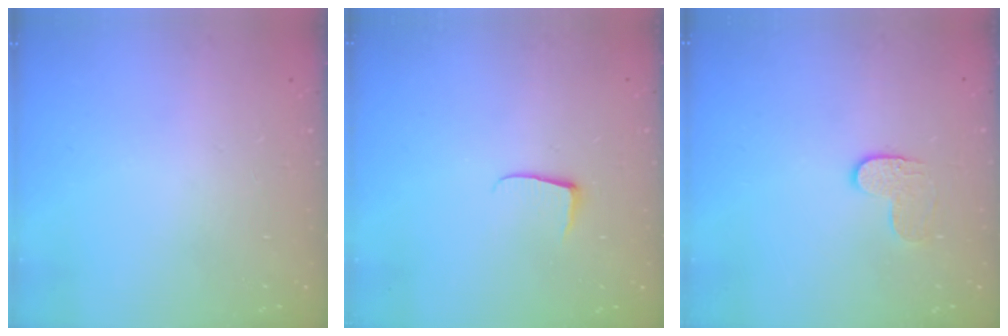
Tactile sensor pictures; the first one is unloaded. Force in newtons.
{"total": 5.4, "press": 5.3, "slide": 0.5}
{"total": 6.3, "press": 6.3, "slide": 0.4}